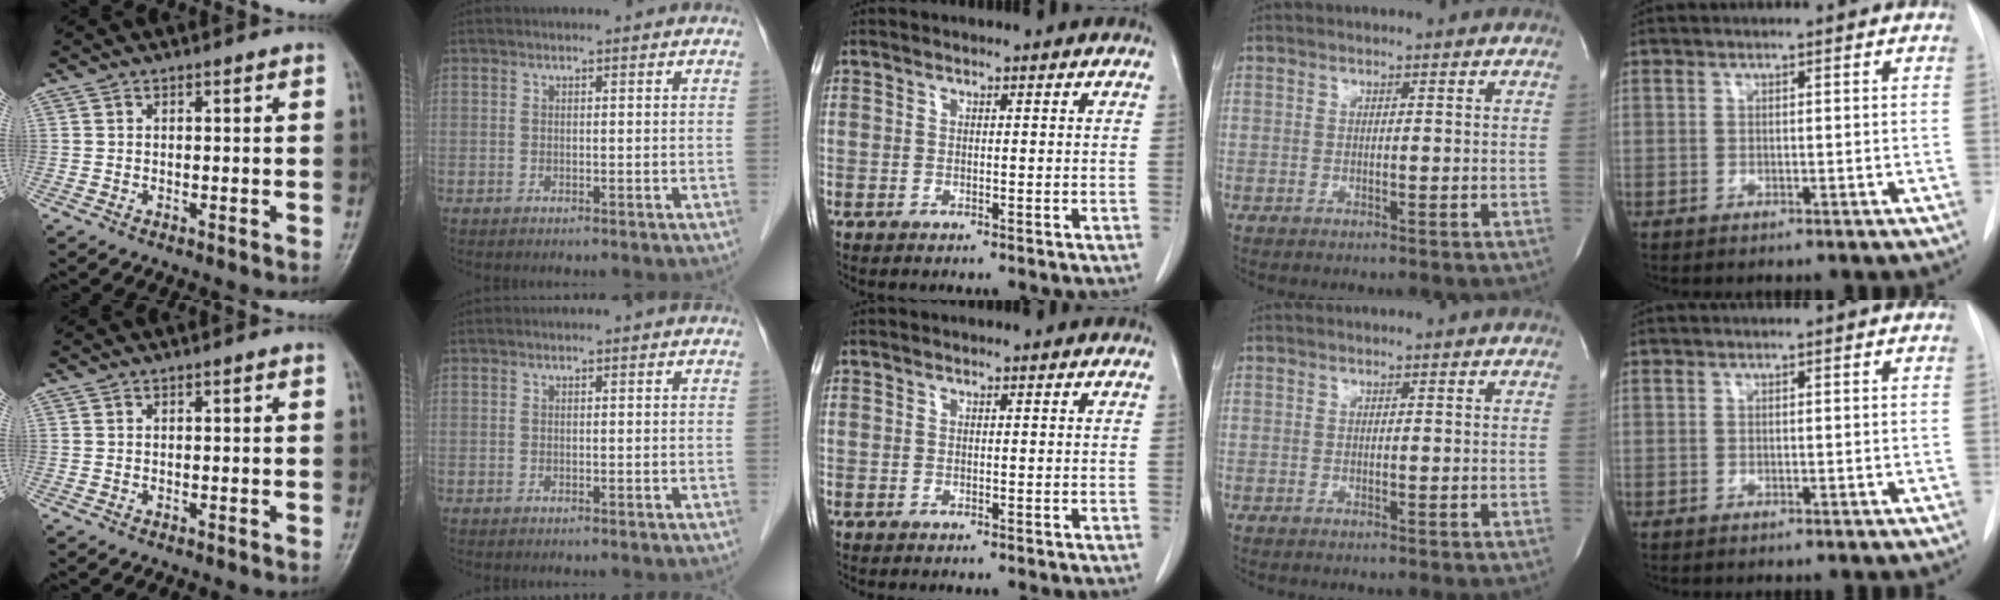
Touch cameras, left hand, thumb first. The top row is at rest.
{}